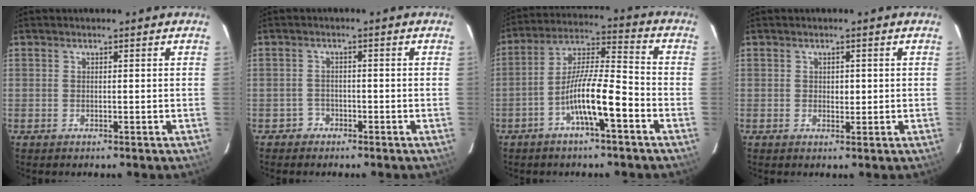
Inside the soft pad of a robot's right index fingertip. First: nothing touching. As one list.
[{"total": 1.6, "force": [-1.1, 1.2, -0.1], "torque": [0.002, 0.007, -0.023]}, {"total": 10.8, "force": [-4.6, 1.2, 9.7], "torque": [-0.181, 0.015, -0.083]}, {"total": 1.4, "force": [0.1, 0.9, 1.0], "torque": [-0.011, 0.001, 0.003]}]